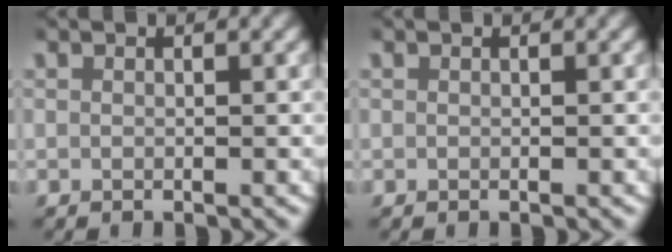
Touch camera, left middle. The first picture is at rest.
{"total": 0.0}